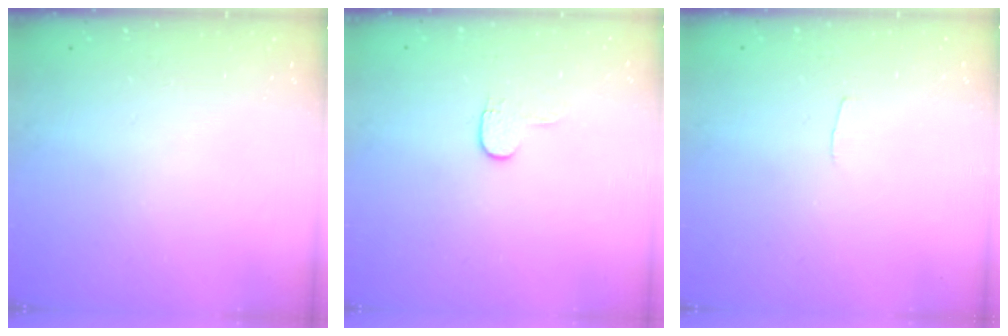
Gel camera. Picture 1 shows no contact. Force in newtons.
{"total": 3.6, "press": 3.6, "slide": 0.4}
{"total": 2.0, "press": 2.0, "slide": 0.2}